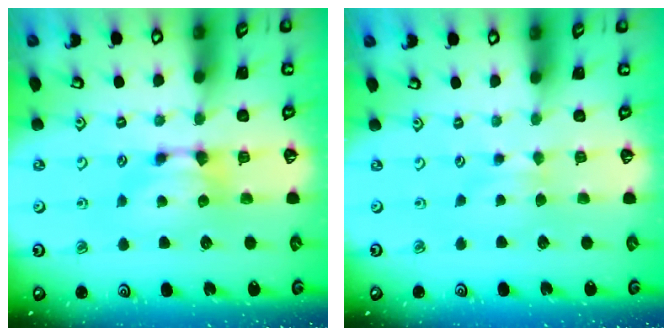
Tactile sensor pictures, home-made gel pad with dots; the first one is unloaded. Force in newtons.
{"total": 2.1, "press": 2.0, "slide": 0.4}